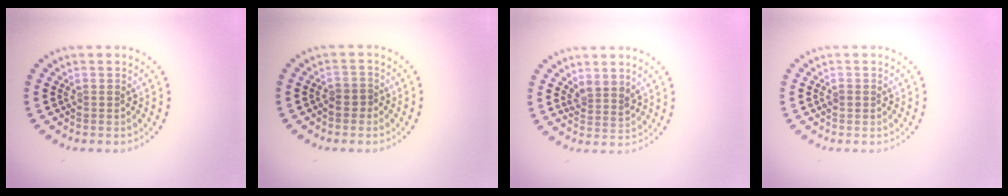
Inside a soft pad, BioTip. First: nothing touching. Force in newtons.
{"total": 1.2, "press": 1.0, "slide": 0.7}
{"total": 2.0, "press": 1.6, "slide": 1.2}
{"total": 0.9, "press": 0.9, "slide": 0.1}